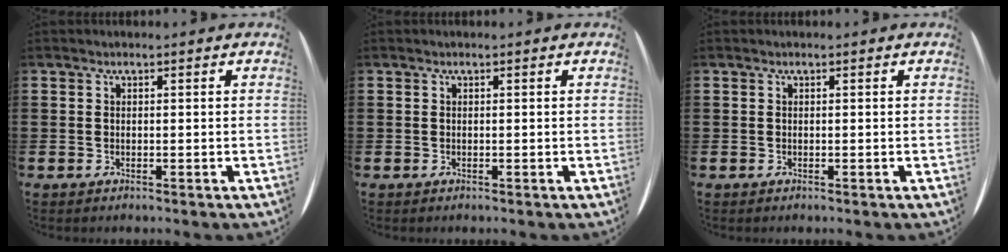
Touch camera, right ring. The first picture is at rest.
{"total": 0.0}
{"total": 0.0}